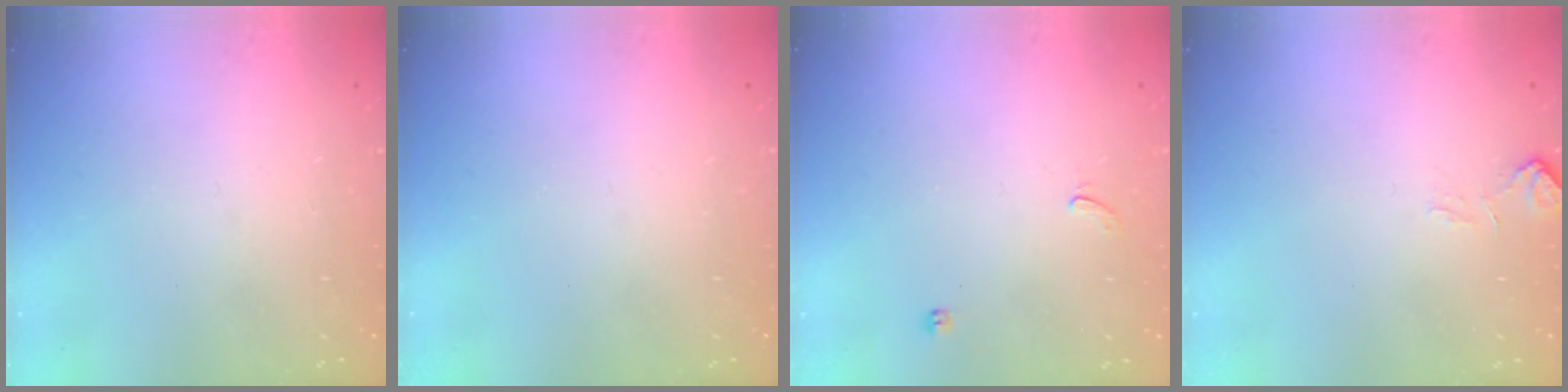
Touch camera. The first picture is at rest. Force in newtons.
{"total": 0.0}
{"total": 1.1, "press": 0.7, "slide": 0.8}
{"total": 2.3, "press": 2.2, "slide": 0.6}